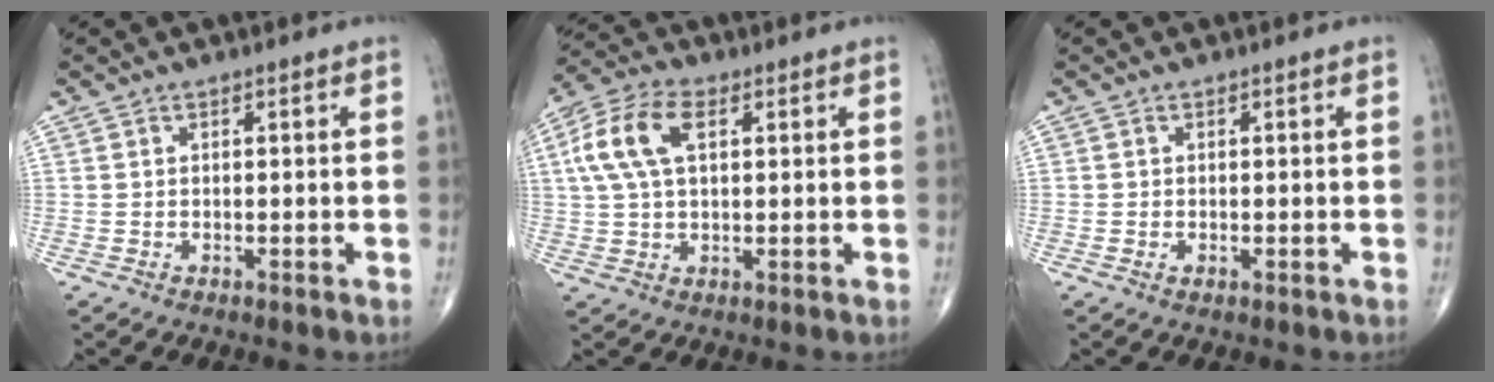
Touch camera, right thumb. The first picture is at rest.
{"total": 11.0, "force": [3.1, 6.0, 8.7], "torque": [-0.187, 0.020, 0.055]}
{"total": 0.7, "force": [-0.1, 0.5, 0.5], "torque": [-0.013, 0.000, -0.002]}